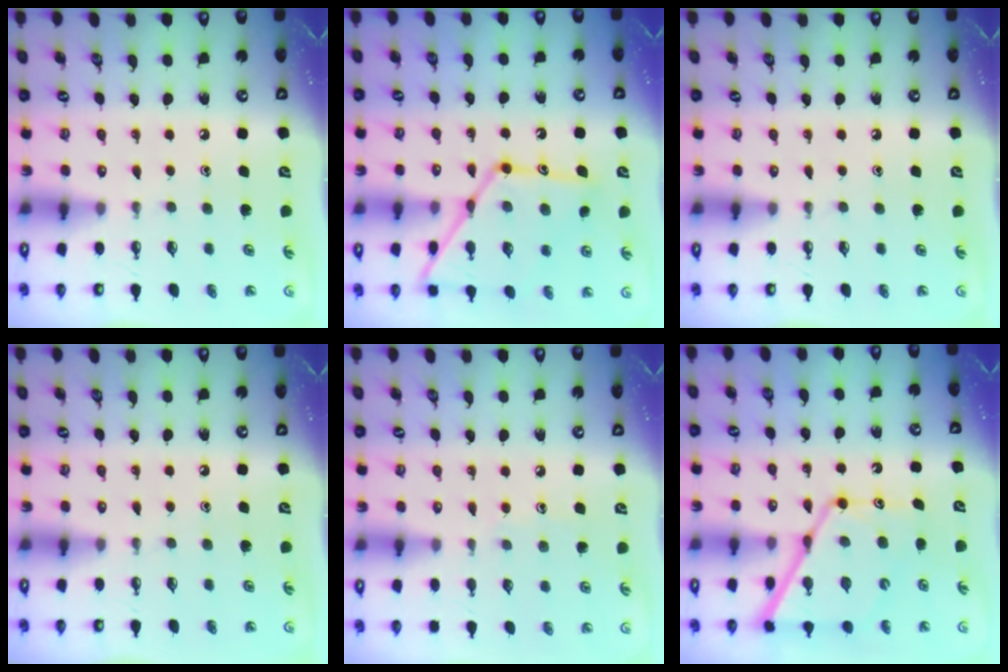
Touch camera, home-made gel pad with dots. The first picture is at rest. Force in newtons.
{"total": 16.8, "press": 16.7, "slide": 1.5}
{"total": 0.0}
{"total": 0.0}
{"total": 4.6, "press": 4.6, "slide": 0.5}
{"total": 14.8, "press": 14.8, "slide": 1.2}